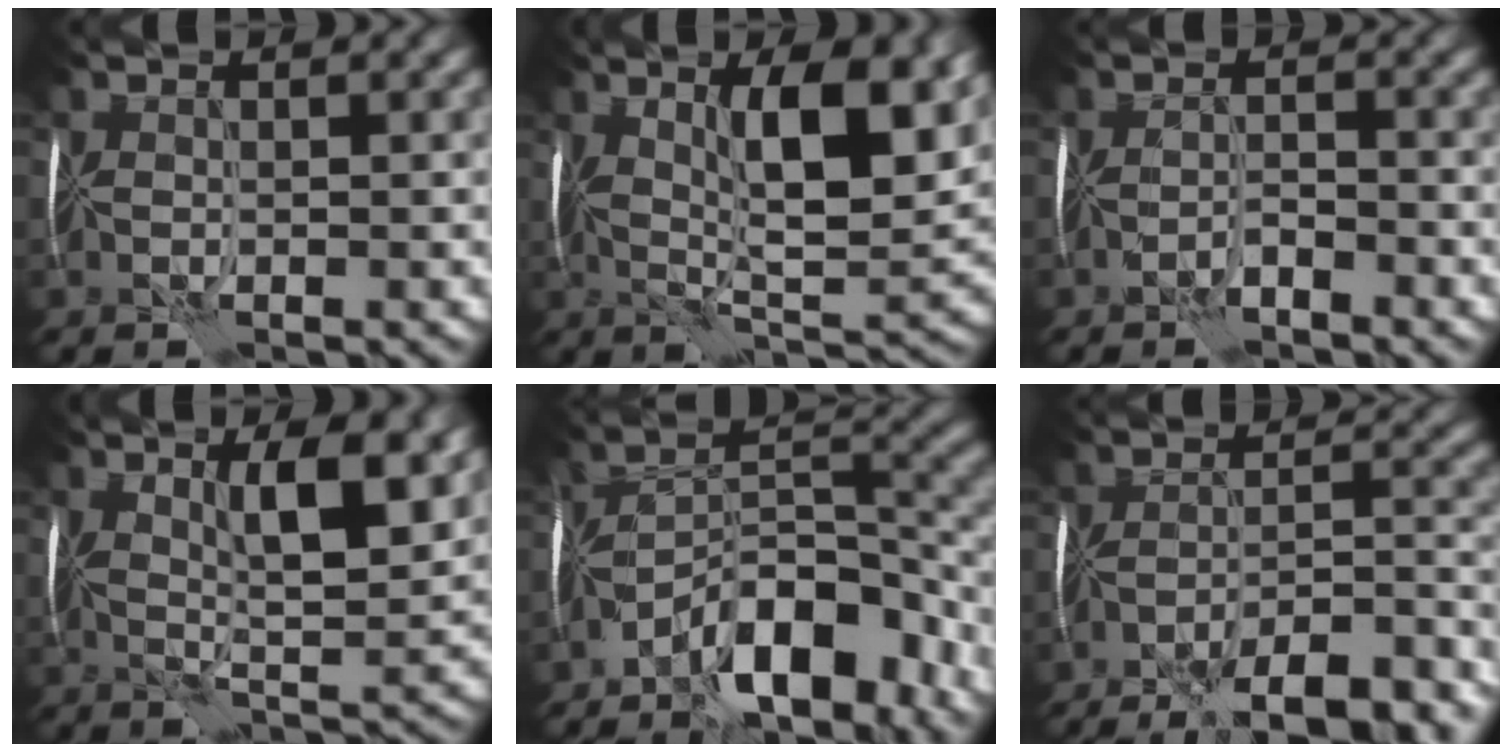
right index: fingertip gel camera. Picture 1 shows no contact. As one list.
[{"total": 9.9, "force": [2.7, 3.0, 9.1], "torque": [-0.150, 0.001, 0.040]}, {"total": 1.3, "force": [-1.2, -0.4, 0.3], "torque": [-0.005, 0.012, -0.033]}, {"total": 6.7, "force": [2.3, 1.5, 6.1], "torque": [-0.102, 0.003, 0.034]}, {"total": 8.5, "force": [-5.8, 2.9, 5.4], "torque": [-0.073, 0.023, -0.116]}, {"total": 13.1, "force": [-11.1, 2.8, 6.5], "torque": [-0.088, 0.000, -0.145]}]